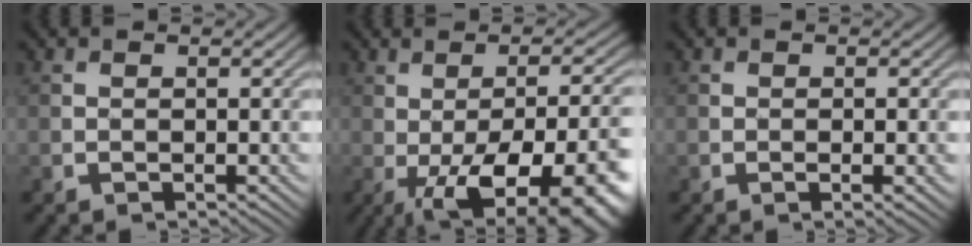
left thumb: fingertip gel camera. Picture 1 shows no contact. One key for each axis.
{"total": 18.2, "fx": -5.3, "fy": 7.2, "fz": 15.8, "tx": -0.193, "ty": -0.013, "tz": -0.061}
{"total": 1.5, "fx": -0.4, "fy": 0.3, "fz": 1.5, "tx": -0.023, "ty": -0.003, "tz": -0.005}